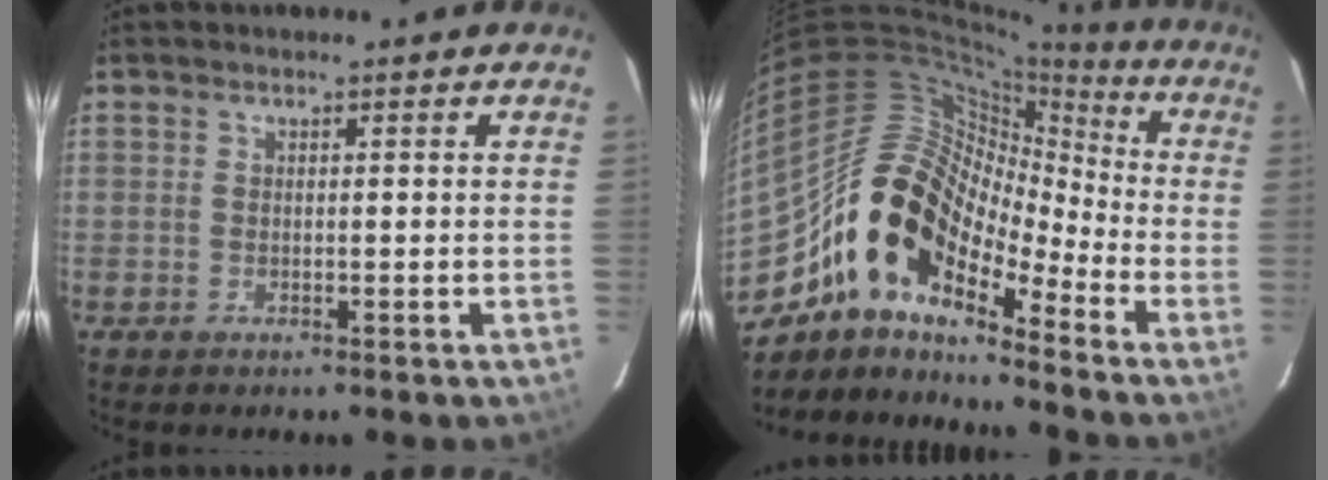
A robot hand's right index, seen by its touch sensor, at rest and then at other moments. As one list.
[{"total": 16.5, "force": [-9.9, 8.2, 10.4], "torque": [-0.180, 0.008, -0.204]}]